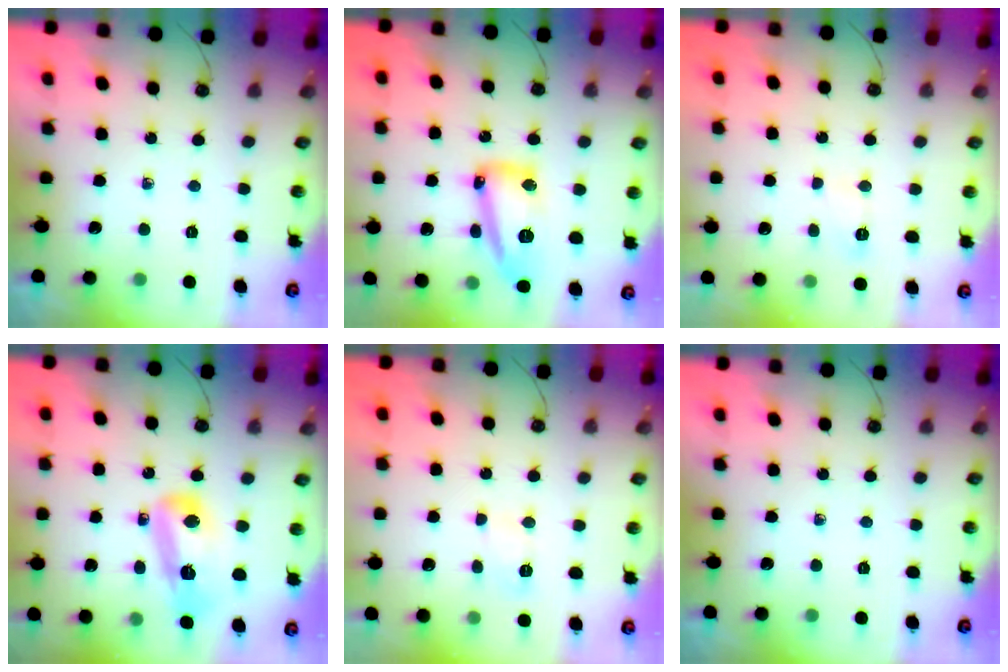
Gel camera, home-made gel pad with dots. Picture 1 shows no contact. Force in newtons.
{"total": 22.1, "press": 18.8, "slide": 11.5}
{"total": 6.3, "press": 6.2, "slide": 0.9}
{"total": 12.5, "press": 12.5, "slide": 1.2}
{"total": 3.9, "press": 3.9, "slide": 0.3}
{"total": 0.0}